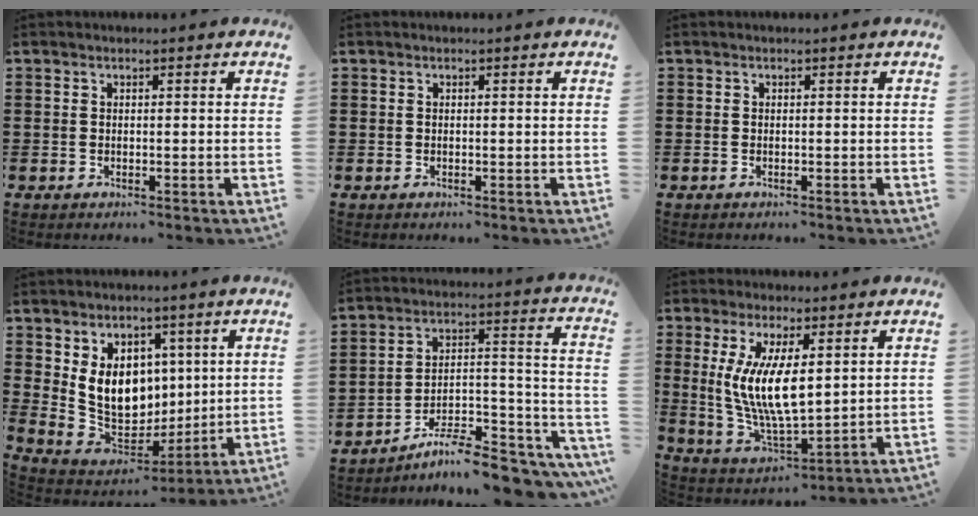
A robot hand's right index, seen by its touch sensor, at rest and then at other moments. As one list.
[{"total": 0.0}, {"total": 0.0}, {"total": 10.6, "force": [2.5, 8.6, 5.6], "torque": [-0.131, -0.008, 0.052]}, {"total": 9.9, "force": [-8.2, 2.0, 5.1], "torque": [-0.069, 0.018, -0.152]}, {"total": 10.1, "force": [2.1, 3.2, 9.4], "torque": [-0.202, -0.013, 0.037]}]